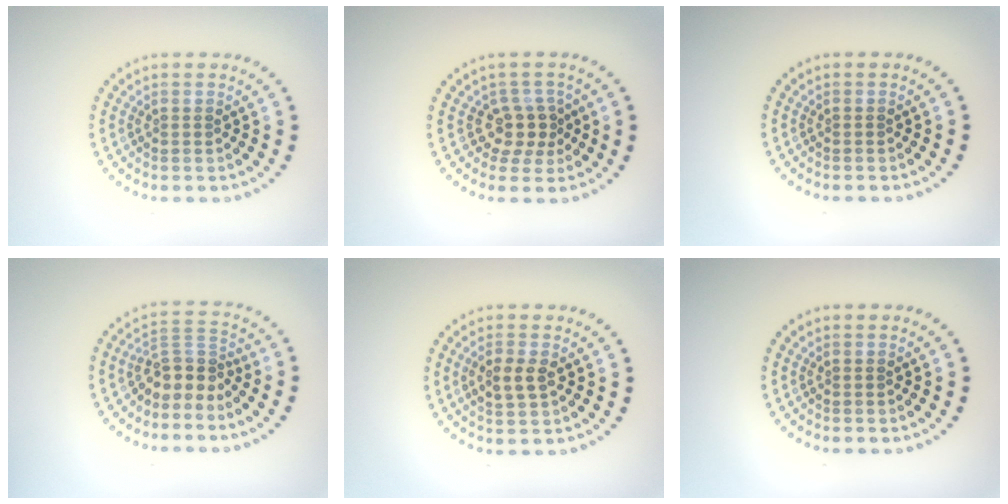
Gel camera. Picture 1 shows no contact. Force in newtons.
{"total": 2.7, "press": 2.1, "slide": 1.8}
{"total": 0.0}
{"total": 3.3, "press": 2.5, "slide": 2.2}
{"total": 2.4, "press": 2.4, "slide": 0.2}
{"total": 0.0}